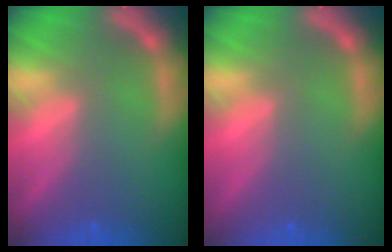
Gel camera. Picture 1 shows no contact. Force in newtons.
{"total": 0.0}